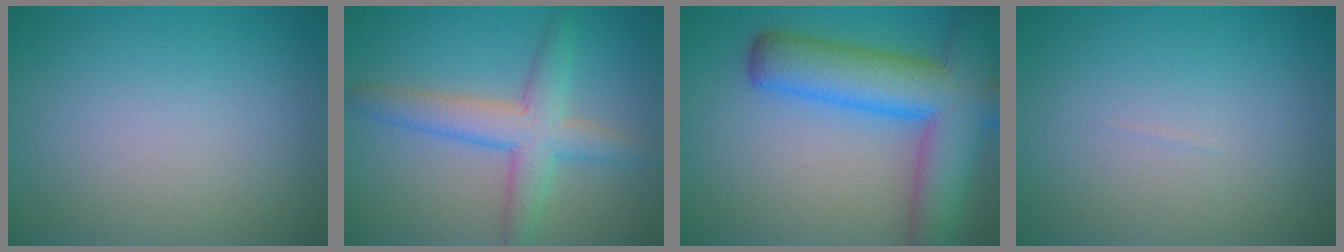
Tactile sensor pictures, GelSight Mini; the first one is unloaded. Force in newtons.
{"total": 4.7, "press": 4.7, "slide": 0.3}
{"total": 10.7, "press": 10.7, "slide": 0.6}
{"total": 0.0}